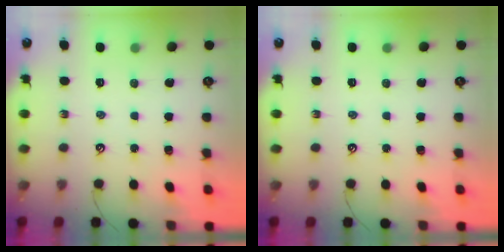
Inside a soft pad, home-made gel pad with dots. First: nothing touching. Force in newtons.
{"total": 0.0}